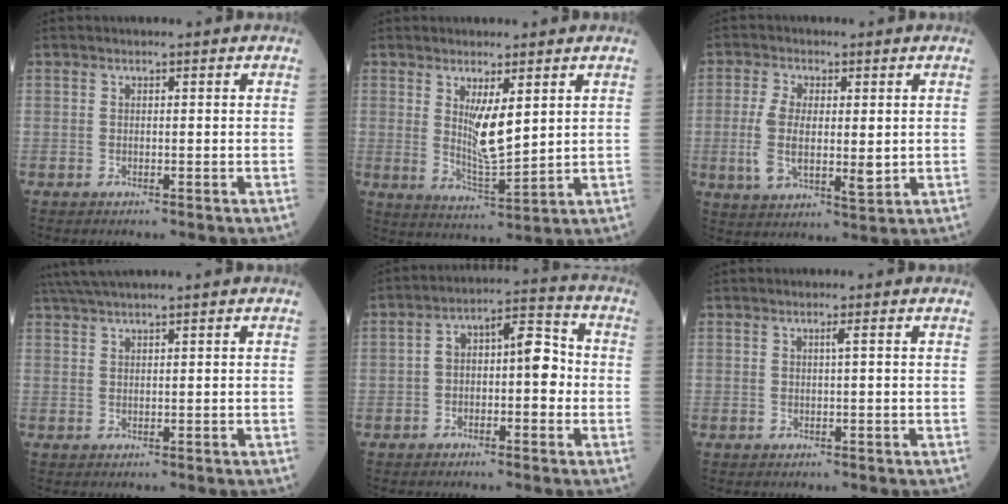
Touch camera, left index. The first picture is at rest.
{"total": 6.3, "force": [2.0, 1.1, 5.8], "torque": [-0.114, -0.018, 0.046]}
{"total": 8.8, "force": [-0.1, 3.7, 8.0], "torque": [-0.169, -0.009, 0.001]}
{"total": 4.9, "force": [4.2, -0.8, 2.5], "torque": [-0.046, 0.028, 0.082]}
{"total": 8.4, "force": [-1.0, 3.2, 7.7], "torque": [-0.125, 0.039, -0.019]}
{"total": 0.8, "force": [0.2, -0.3, 0.7], "torque": [-0.019, -0.006, 0.007]}